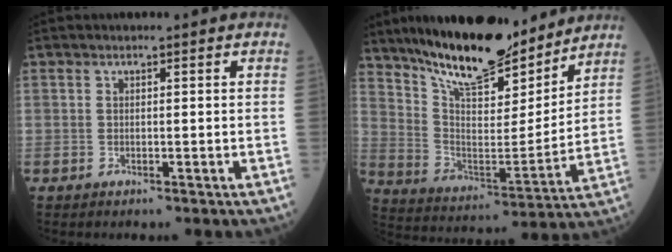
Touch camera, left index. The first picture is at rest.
{"total": 18.9, "force": [15.9, 4.8, 9.1], "torque": [-0.159, -0.014, 0.275]}